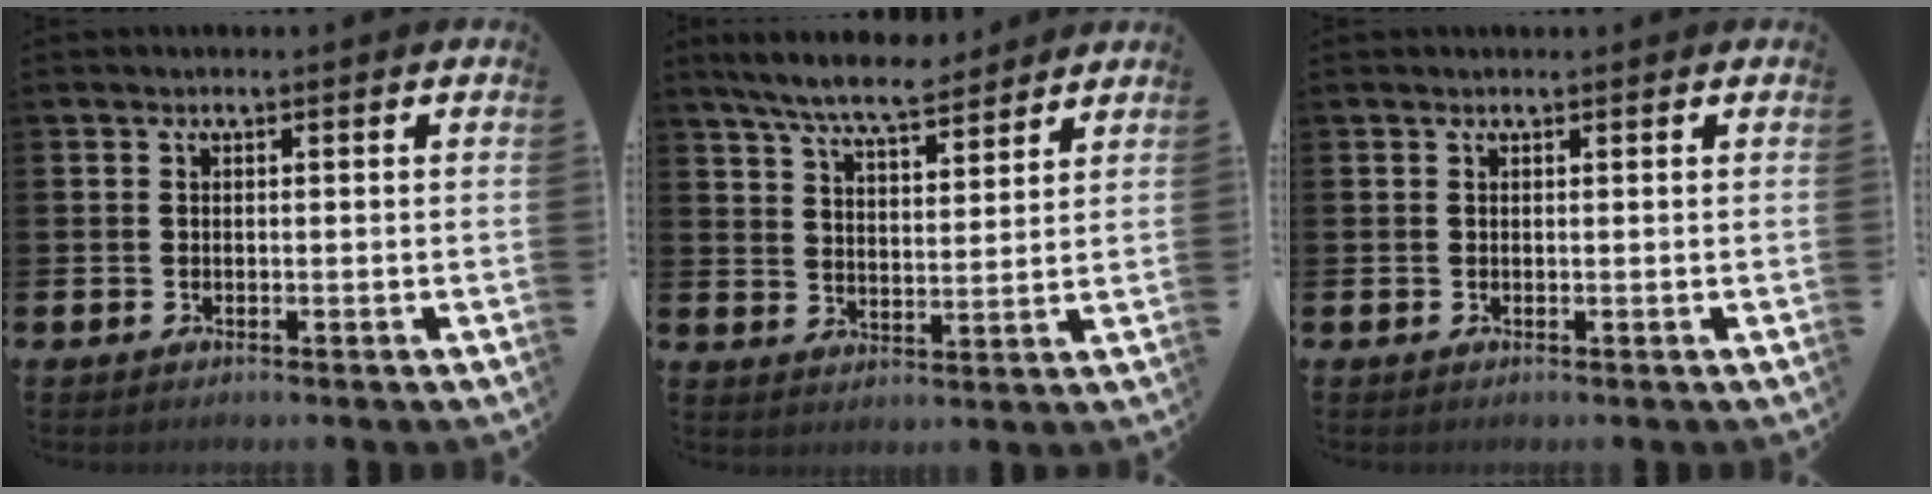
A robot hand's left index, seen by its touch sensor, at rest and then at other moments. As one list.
[{"total": 7.8, "force": [7.2, 1.1, 2.7], "torque": [-0.079, -0.028, 0.130]}, {"total": 0.0}]